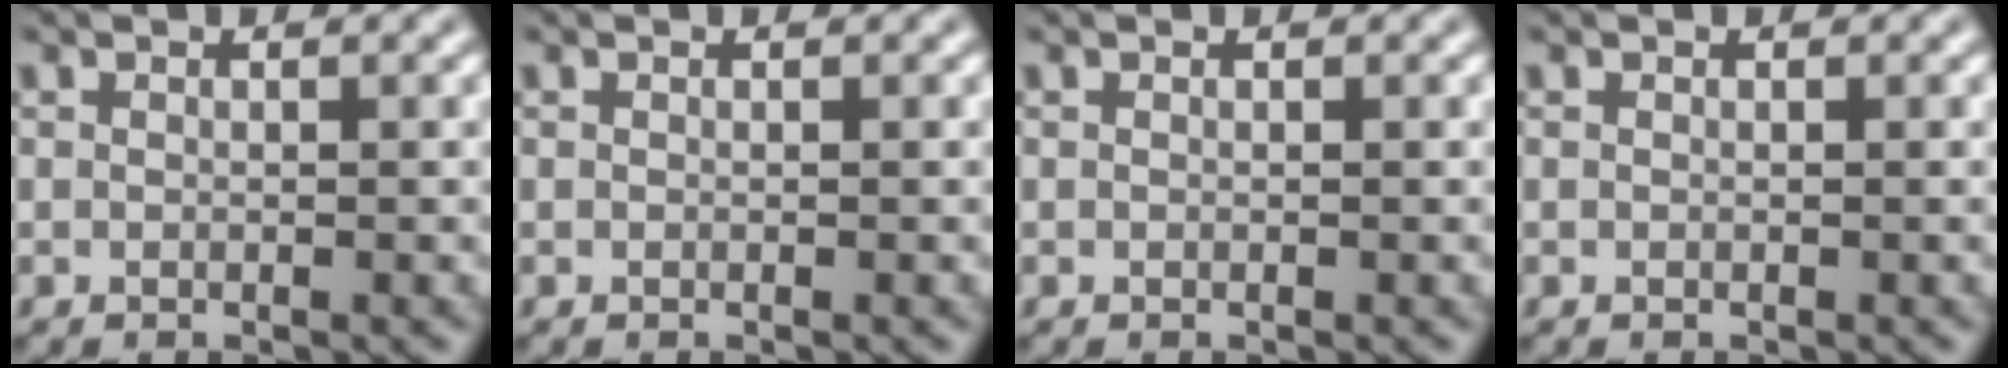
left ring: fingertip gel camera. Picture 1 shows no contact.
{"total": 0.0}
{"total": 0.0}
{"total": 0.0}